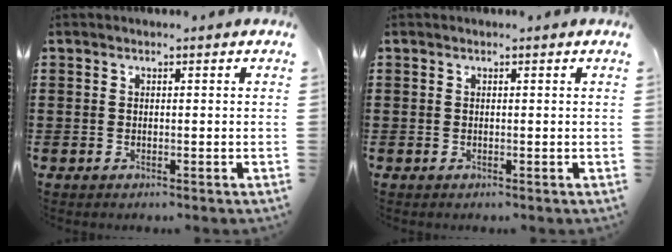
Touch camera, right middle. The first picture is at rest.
{"total": 0.0}